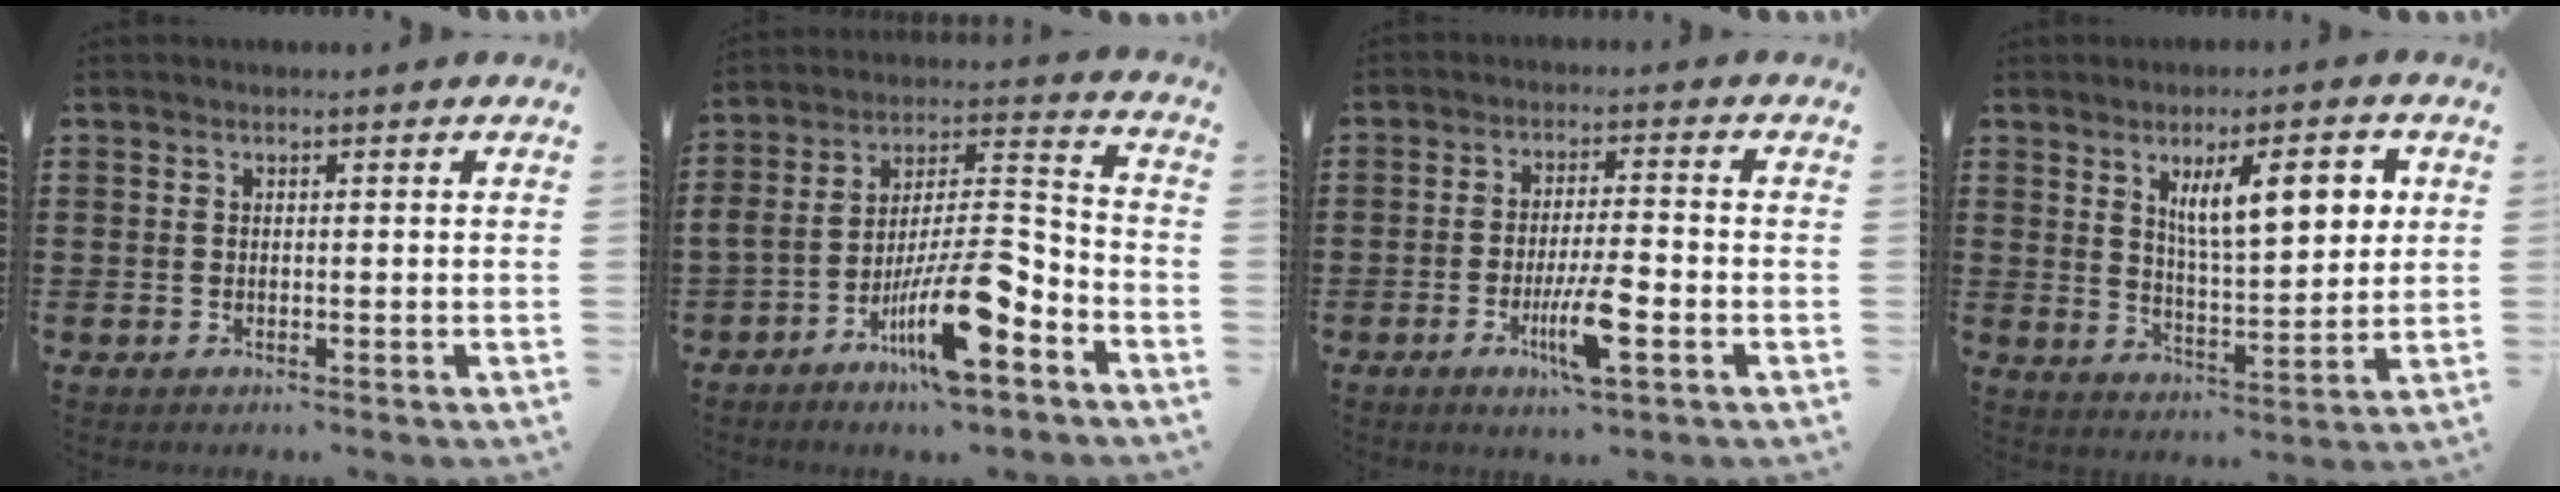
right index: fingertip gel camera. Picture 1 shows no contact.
{"total": 14.3, "force": [-8.1, 3.4, 11.3], "torque": [-0.214, 0.010, -0.148]}
{"total": 7.9, "force": [-2.9, 1.3, 7.2], "torque": [-0.141, -0.013, -0.052]}
{"total": 9.7, "force": [3.5, 3.2, 8.4], "torque": [-0.142, 0.001, 0.054]}